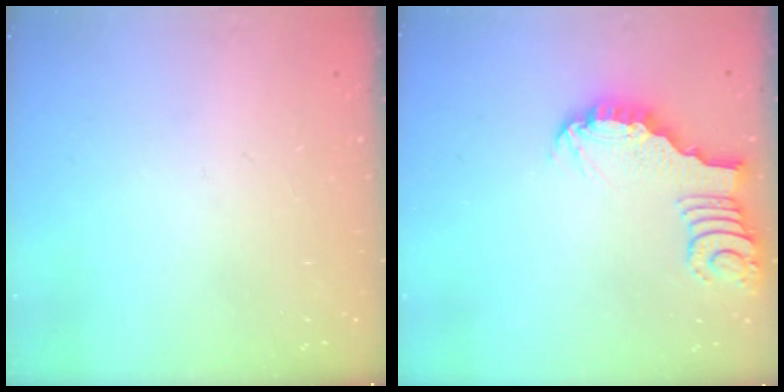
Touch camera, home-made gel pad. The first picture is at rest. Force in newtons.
{"total": 3.5, "press": 3.5, "slide": 0.4}